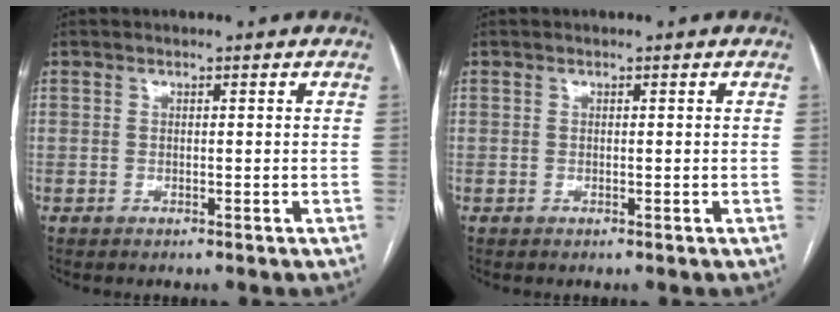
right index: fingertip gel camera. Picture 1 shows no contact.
{"total": 0.0}